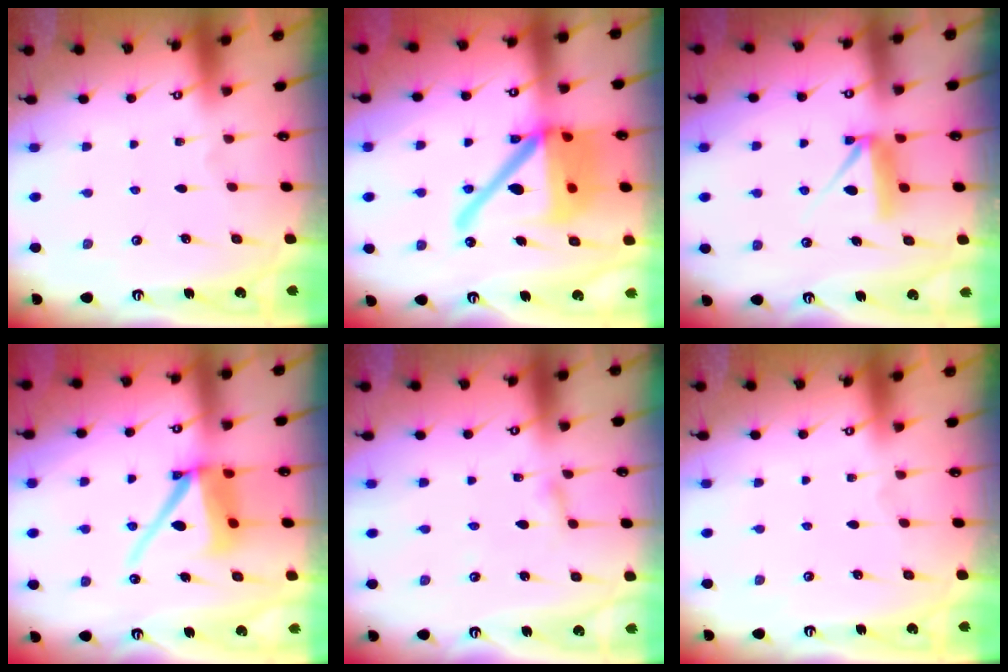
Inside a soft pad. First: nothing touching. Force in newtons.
{"total": 22.7, "press": 22.4, "slide": 3.8}
{"total": 7.7, "press": 7.7, "slide": 0.4}
{"total": 12.1, "press": 12.0, "slide": 1.6}
{"total": 2.0, "press": 2.0, "slide": 0.2}
{"total": 0.0}